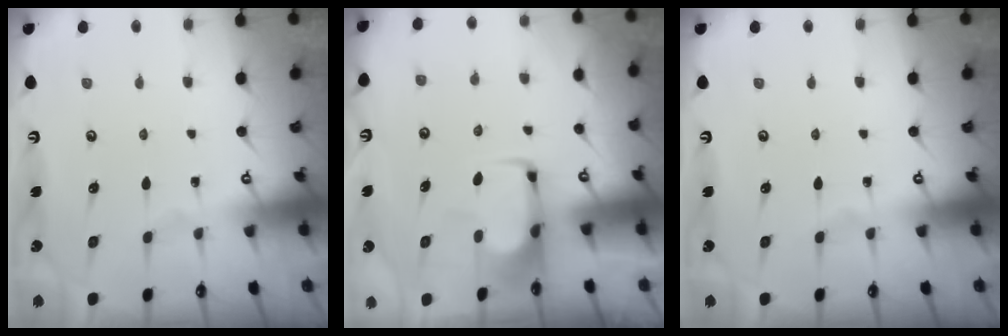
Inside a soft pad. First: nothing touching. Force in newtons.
{"total": 2.0, "press": 2.0, "slide": 0.4}
{"total": 0.0}